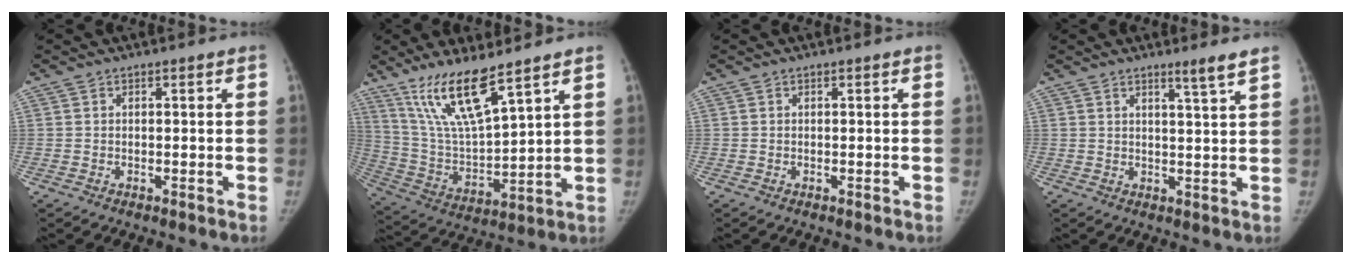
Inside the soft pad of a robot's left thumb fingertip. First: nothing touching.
{"total": 14.4, "force": [10.0, 2.5, 10.0], "torque": [-0.183, -0.058, 0.211]}
{"total": 0.0}
{"total": 3.6, "force": [2.7, -0.8, 2.3], "torque": [-0.036, -0.027, 0.044]}